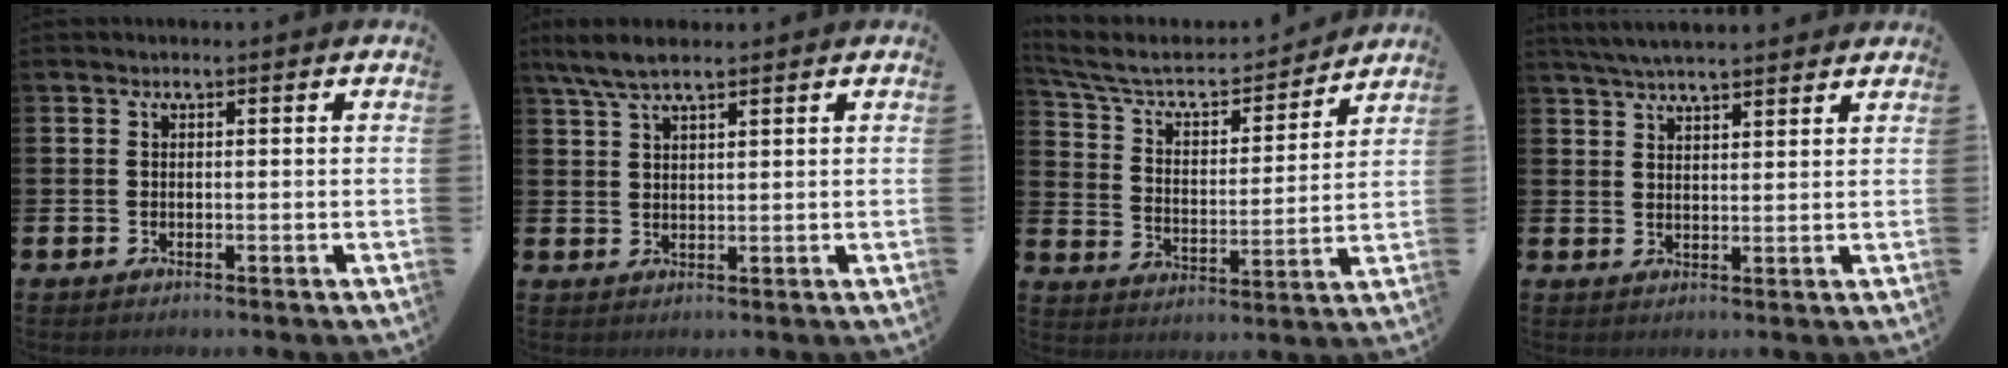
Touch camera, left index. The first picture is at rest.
{"total": 5.4, "force": [4.2, 1.2, 3.1], "torque": [-0.069, -0.006, 0.076]}
{"total": 7.5, "force": [6.6, 2.8, 2.3], "torque": [-0.086, -0.045, 0.111]}
{"total": 4.8, "force": [4.6, 0.5, 1.3], "torque": [-0.037, -0.012, 0.085]}